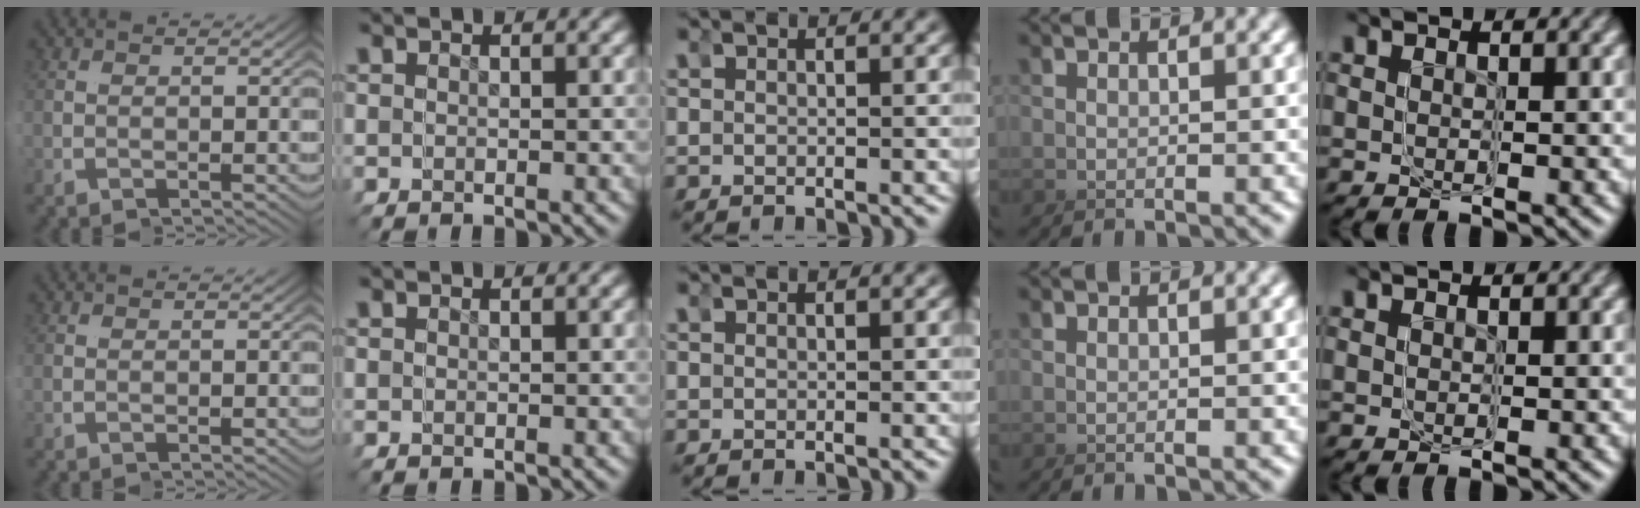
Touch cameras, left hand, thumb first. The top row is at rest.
{}